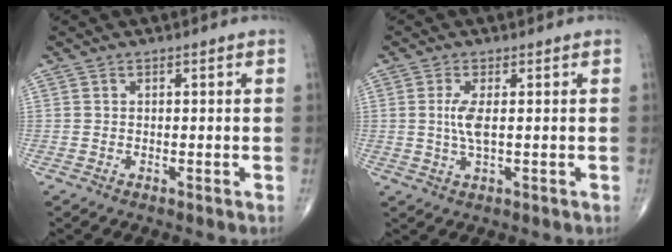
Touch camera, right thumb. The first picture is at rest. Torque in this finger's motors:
{"motor_torque": [0.57, 1.27, 0.54, -0.03, -0.01]}